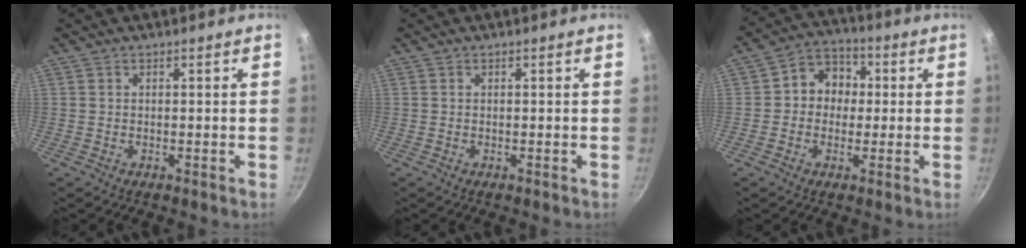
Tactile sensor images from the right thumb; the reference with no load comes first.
{"total": 0.0}
{"total": 8.2, "force": [0.4, 7.2, 3.9], "torque": [-0.018, 0.018, -0.012]}